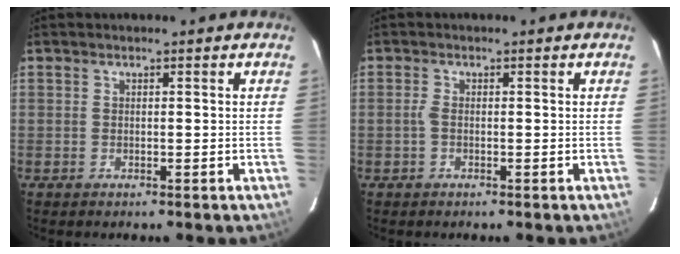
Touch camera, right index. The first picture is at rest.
{"total": 1.1, "force": [-0.3, 0.4, 1.0], "torque": [-0.020, 0.004, -0.006]}